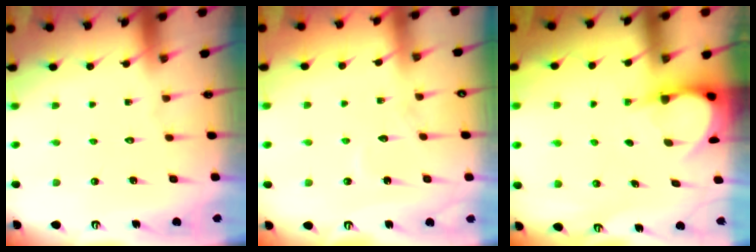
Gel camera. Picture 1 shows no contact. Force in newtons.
{"total": 5.4, "press": 5.4, "slide": 0.4}
{"total": 4.0, "press": 4.0, "slide": 0.3}